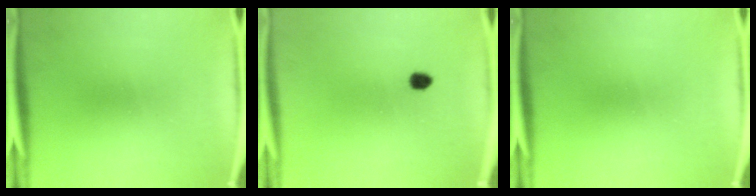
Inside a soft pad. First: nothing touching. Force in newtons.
{"total": 1.8}
{"total": 0.0}